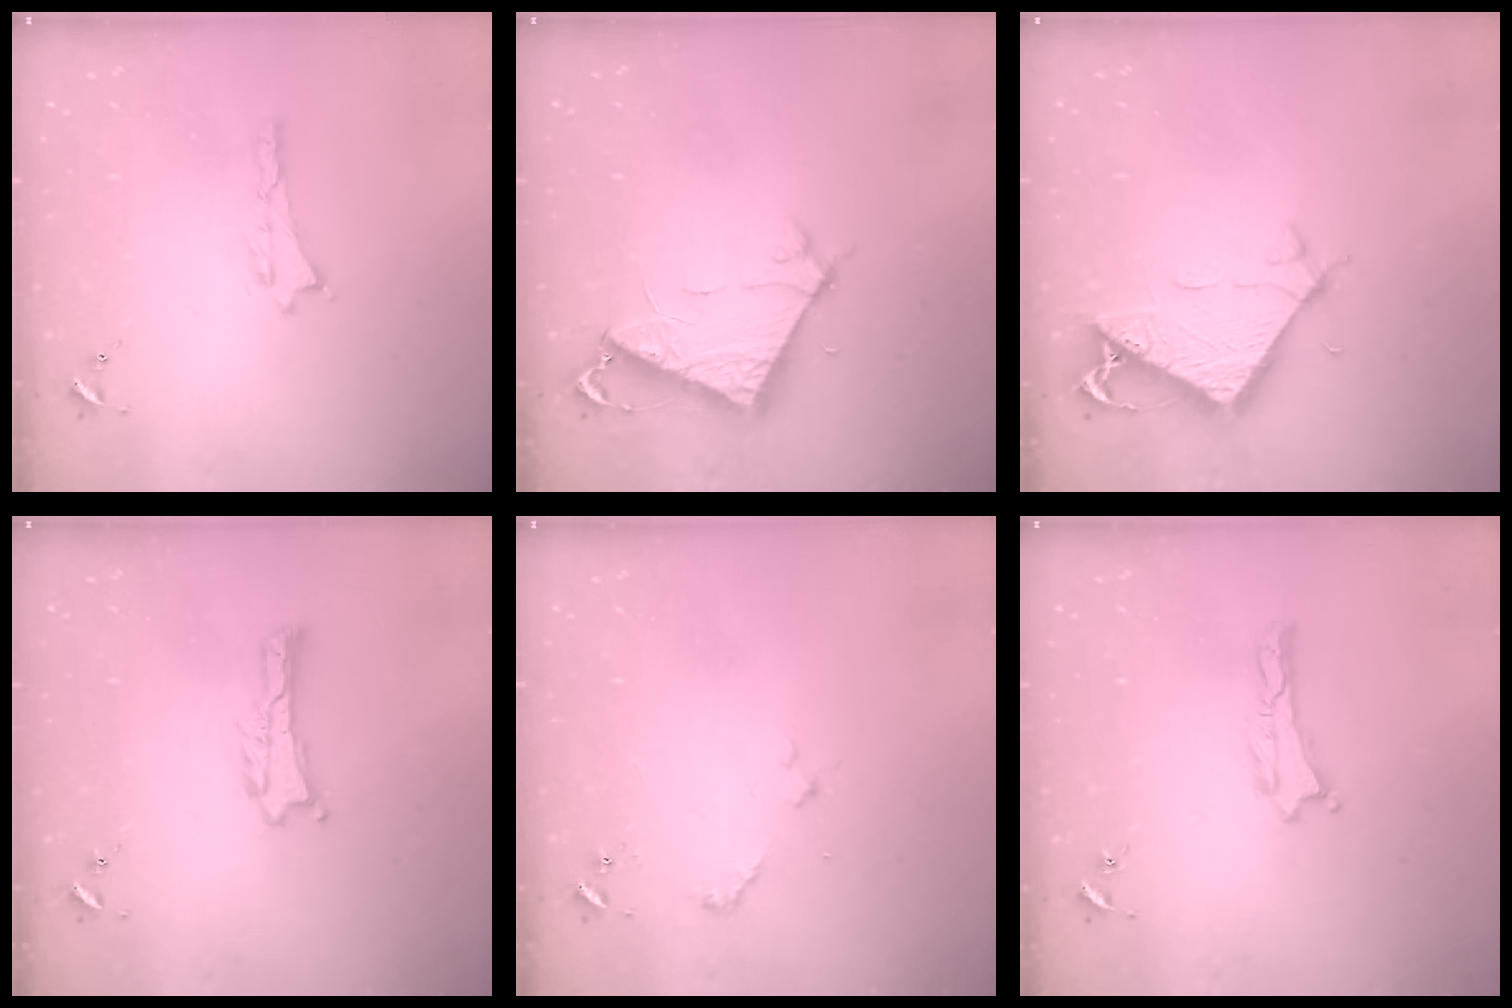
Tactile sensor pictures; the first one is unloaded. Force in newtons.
{"total": 6.6, "press": 6.5, "slide": 0.7}
{"total": 6.8, "press": 6.8, "slide": 0.6}
{"total": 0.0}
{"total": 2.4, "press": 2.3, "slide": 0.3}
{"total": 0.0}